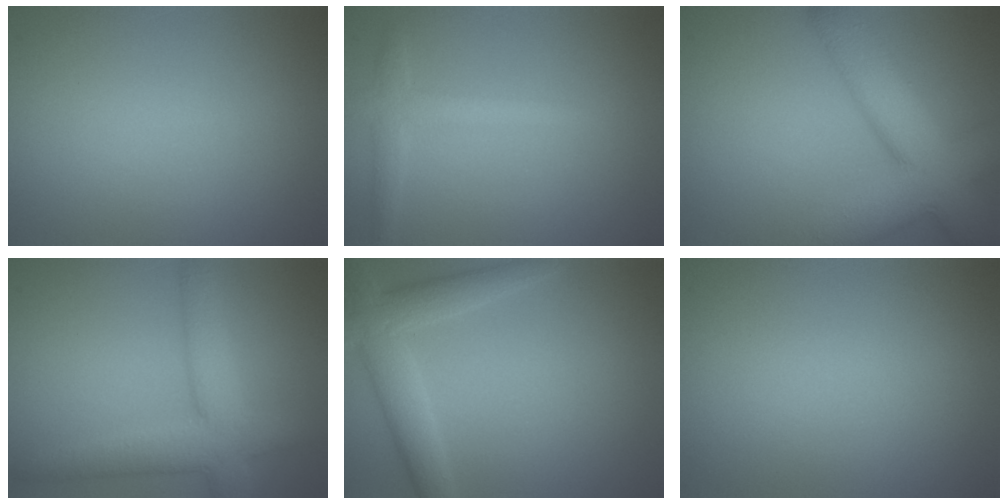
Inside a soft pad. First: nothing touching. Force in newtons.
{"total": 2.1, "press": 2.1, "slide": 0.2}
{"total": 9.9, "press": 9.9, "slide": 0.5}
{"total": 5.8, "press": 5.7, "slide": 0.5}
{"total": 4.3, "press": 4.3, "slide": 0.0}
{"total": 0.0}